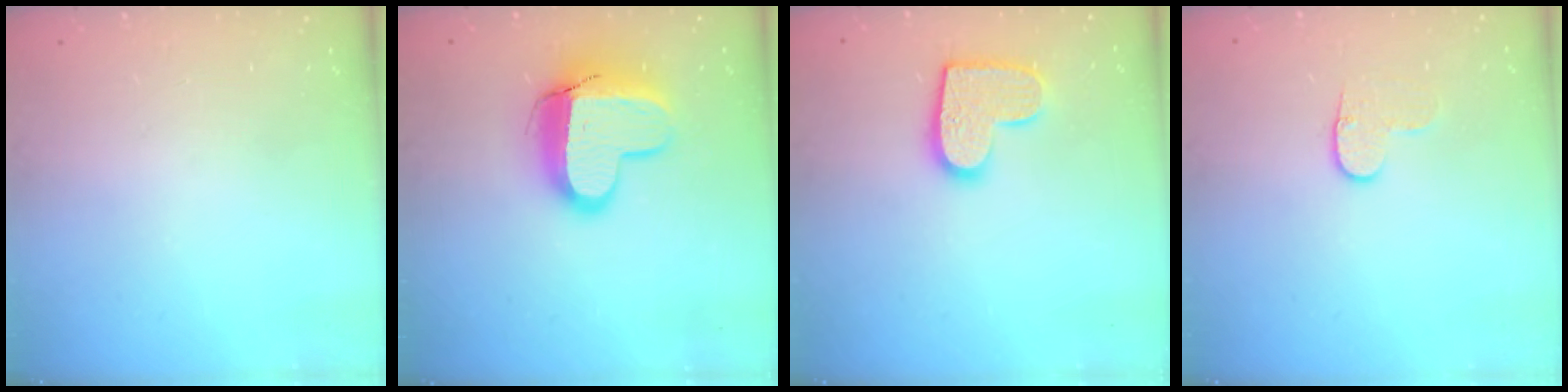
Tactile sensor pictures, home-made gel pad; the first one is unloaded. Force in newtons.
{"total": 12.7, "press": 12.7, "slide": 1.4}
{"total": 12.1, "press": 12.0, "slide": 0.6}
{"total": 5.7, "press": 5.6, "slide": 0.6}